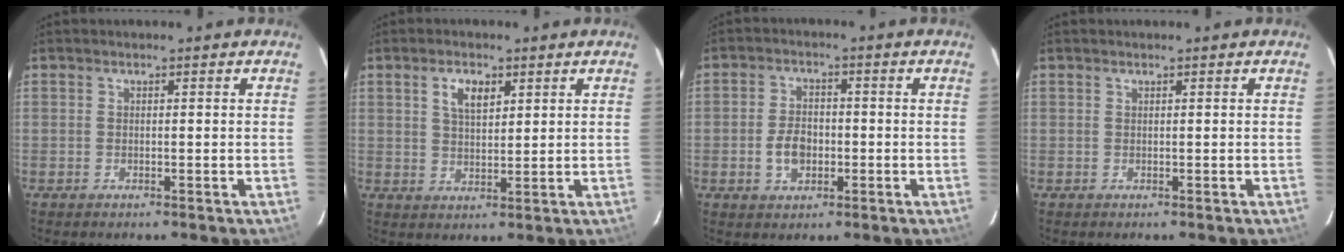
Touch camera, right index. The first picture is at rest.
{"total": 4.7, "force": [2.3, 2.3, 3.4], "torque": [-0.061, 0.007, 0.042]}
{"total": 5.6, "force": [-1.3, 3.8, 3.8], "torque": [-0.075, 0.009, -0.017]}
{"total": 0.0}